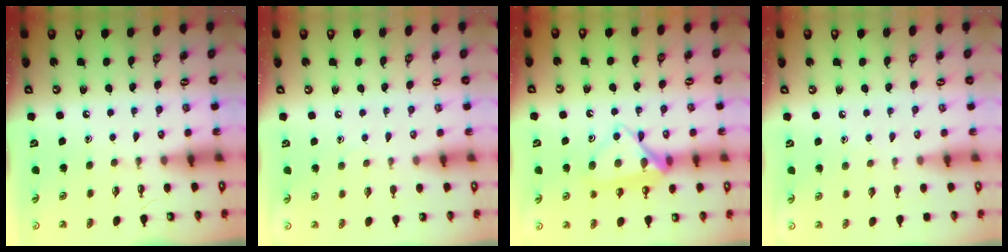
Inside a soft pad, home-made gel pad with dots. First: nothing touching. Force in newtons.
{"total": 2.9, "press": 2.9, "slide": 0.3}
{"total": 14.8, "press": 14.8, "slide": 0.5}
{"total": 3.8, "press": 3.8, "slide": 0.3}